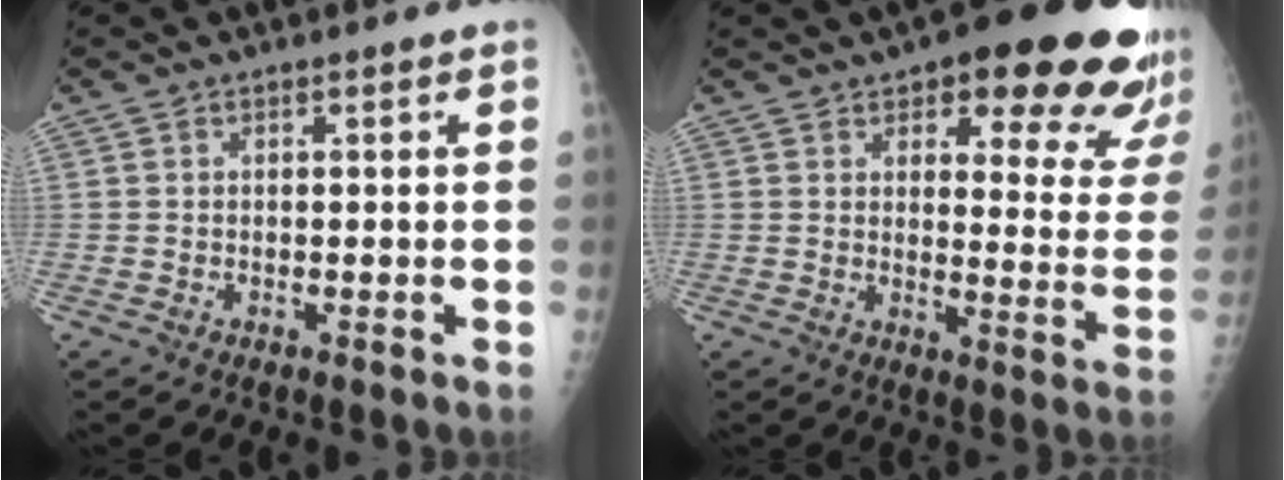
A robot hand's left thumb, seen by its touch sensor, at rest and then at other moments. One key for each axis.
{"total": 21.1, "fx": 14.3, "fy": 7.0, "fz": 13.9, "tx": -0.120, "ty": -0.066, "tz": 0.166}